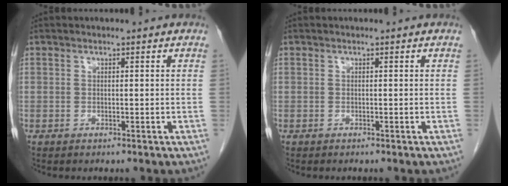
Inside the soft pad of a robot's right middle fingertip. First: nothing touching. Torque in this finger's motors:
{"motor_torque": [0.00, 0.05, -0.02, -0.01]}